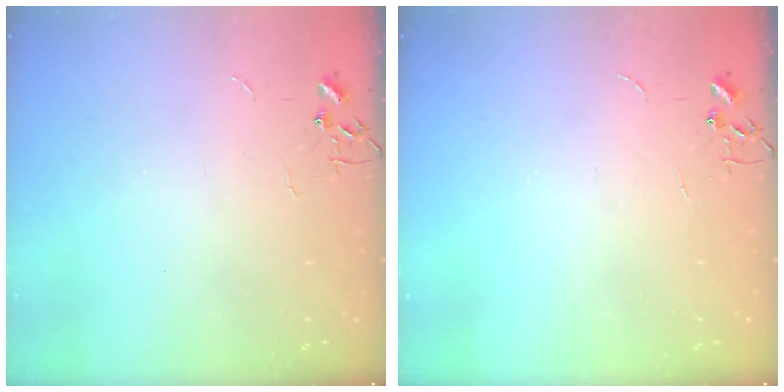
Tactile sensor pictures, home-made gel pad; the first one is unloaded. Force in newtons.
{"total": 0.0}